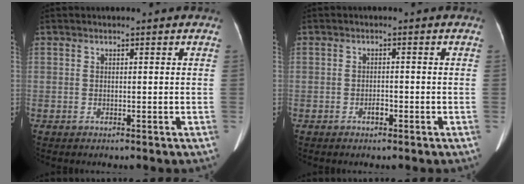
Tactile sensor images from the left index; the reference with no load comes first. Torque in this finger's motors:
{"motor_torque": [0.02, 0.02, 0.00, 0.00]}